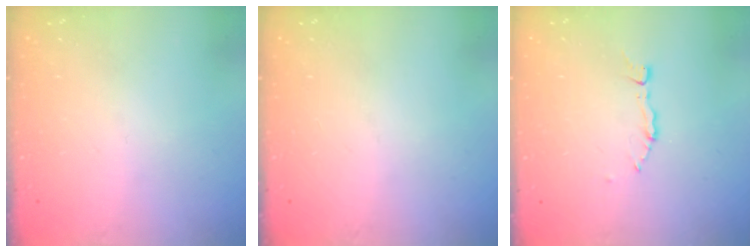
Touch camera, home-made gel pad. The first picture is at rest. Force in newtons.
{"total": 0.0}
{"total": 2.7, "press": 2.7, "slide": 0.2}